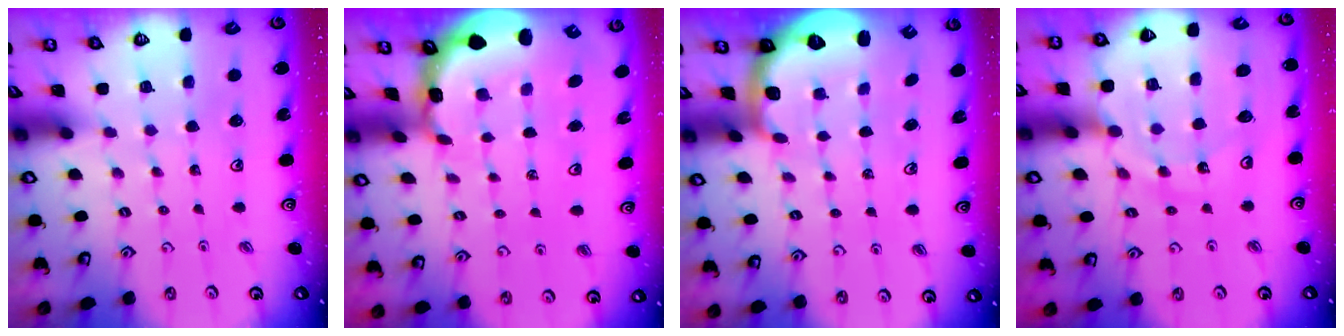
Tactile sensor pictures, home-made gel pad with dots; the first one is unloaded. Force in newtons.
{"total": 2.1, "press": 1.9, "slide": 1.0}
{"total": 1.8, "press": 1.8, "slide": 0.4}
{"total": 14.4, "press": 14.3, "slide": 1.8}